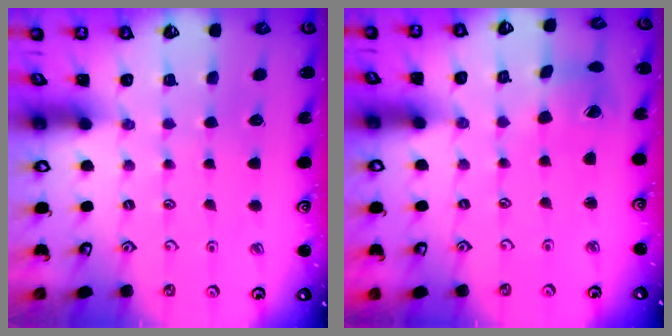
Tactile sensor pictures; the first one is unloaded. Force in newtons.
{"total": 4.8, "press": 4.8, "slide": 0.4}